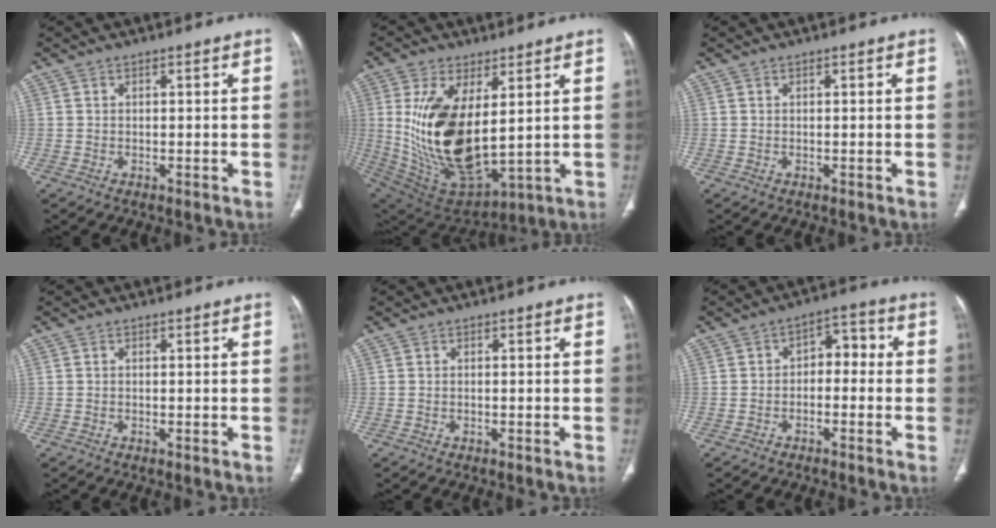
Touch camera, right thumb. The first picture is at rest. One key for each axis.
{"total": 20.4, "fx": 3.2, "fy": 10.0, "fz": 17.5, "tx": -0.336, "ty": -0.033, "tz": 0.086}
{"total": 0.0}
{"total": 0.0}
{"total": 0.0}
{"total": 5.5, "fx": -0.8, "fy": 3.7, "fz": 4.1, "tx": -0.036, "ty": 0.035, "tz": -0.023}